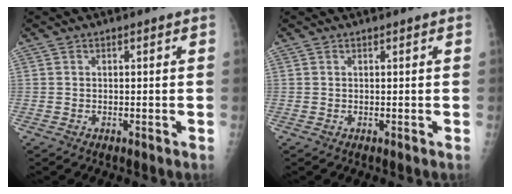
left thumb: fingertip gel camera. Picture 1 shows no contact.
{"total": 0.0}